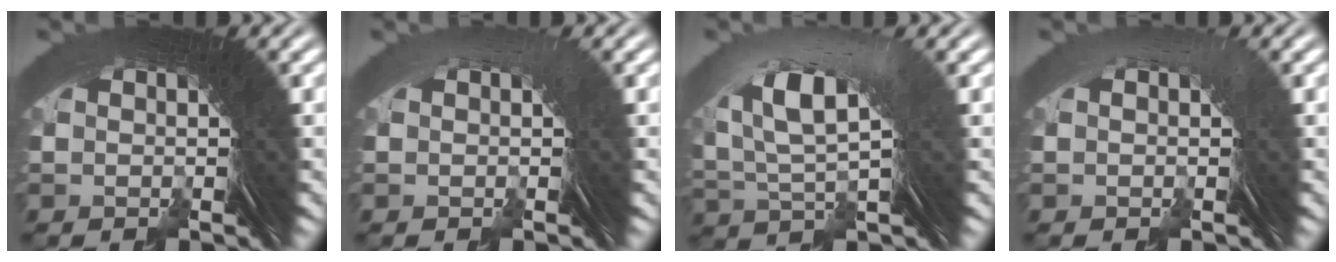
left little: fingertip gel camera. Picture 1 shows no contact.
{"total": 0.6, "force": [-0.3, -0.3, 0.4], "torque": [0.014, 0.013, -0.011]}
{"total": 4.3, "force": [1.3, 1.2, 3.9], "torque": [-0.079, 0.007, 0.023]}
{"total": 0.7, "force": [-0.2, 0.0, 0.7], "torque": [0.013, 0.016, -0.008]}